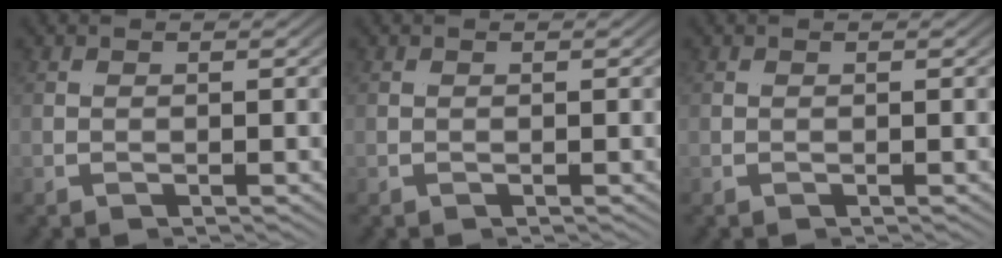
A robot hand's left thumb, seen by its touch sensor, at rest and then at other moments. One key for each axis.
{"total": 0.0}
{"total": 0.0}